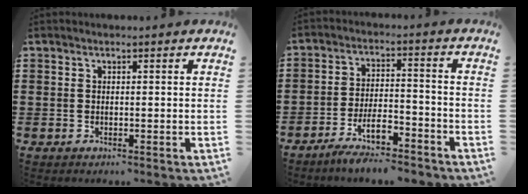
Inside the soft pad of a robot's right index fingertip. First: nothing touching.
{"total": 6.2, "force": [-5.1, 1.4, 3.3], "torque": [-0.067, 0.003, -0.098]}